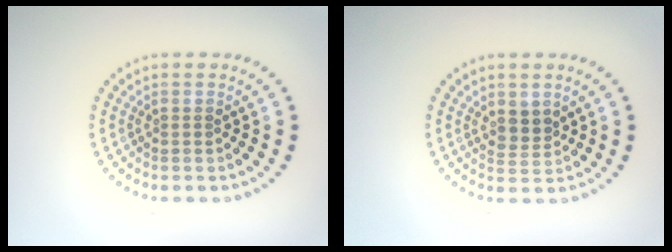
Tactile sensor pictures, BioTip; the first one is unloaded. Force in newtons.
{"total": 1.9, "press": 1.5, "slide": 1.2}